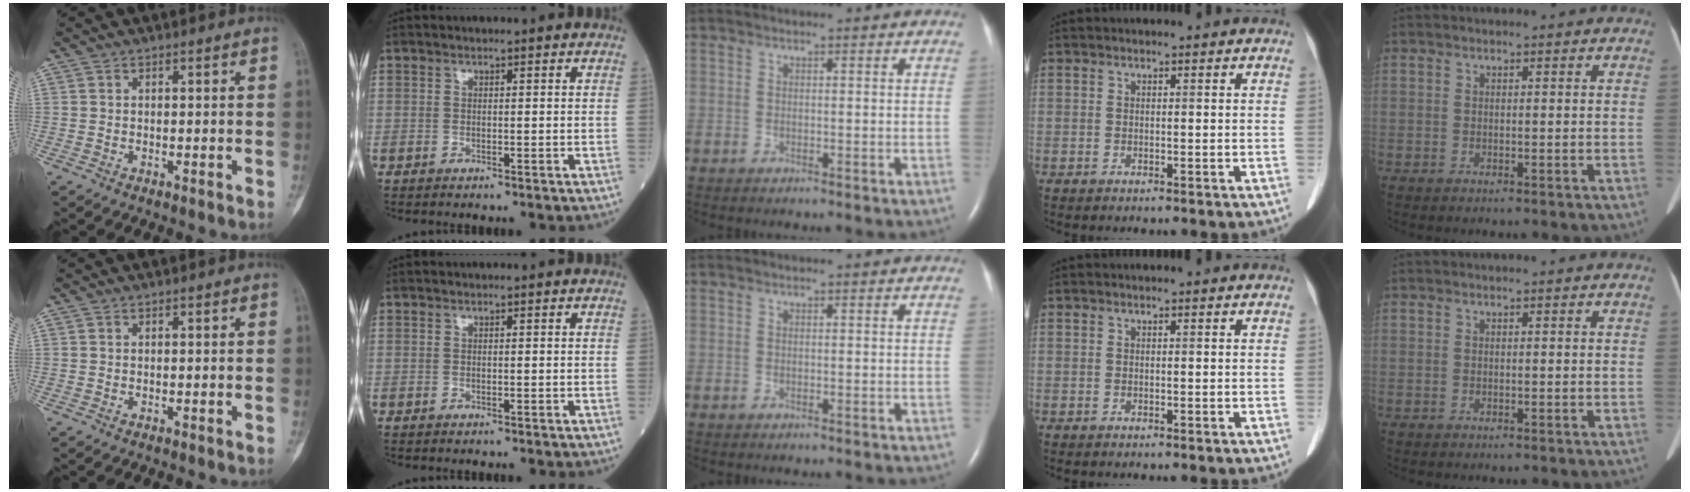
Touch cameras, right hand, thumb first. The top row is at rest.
{}